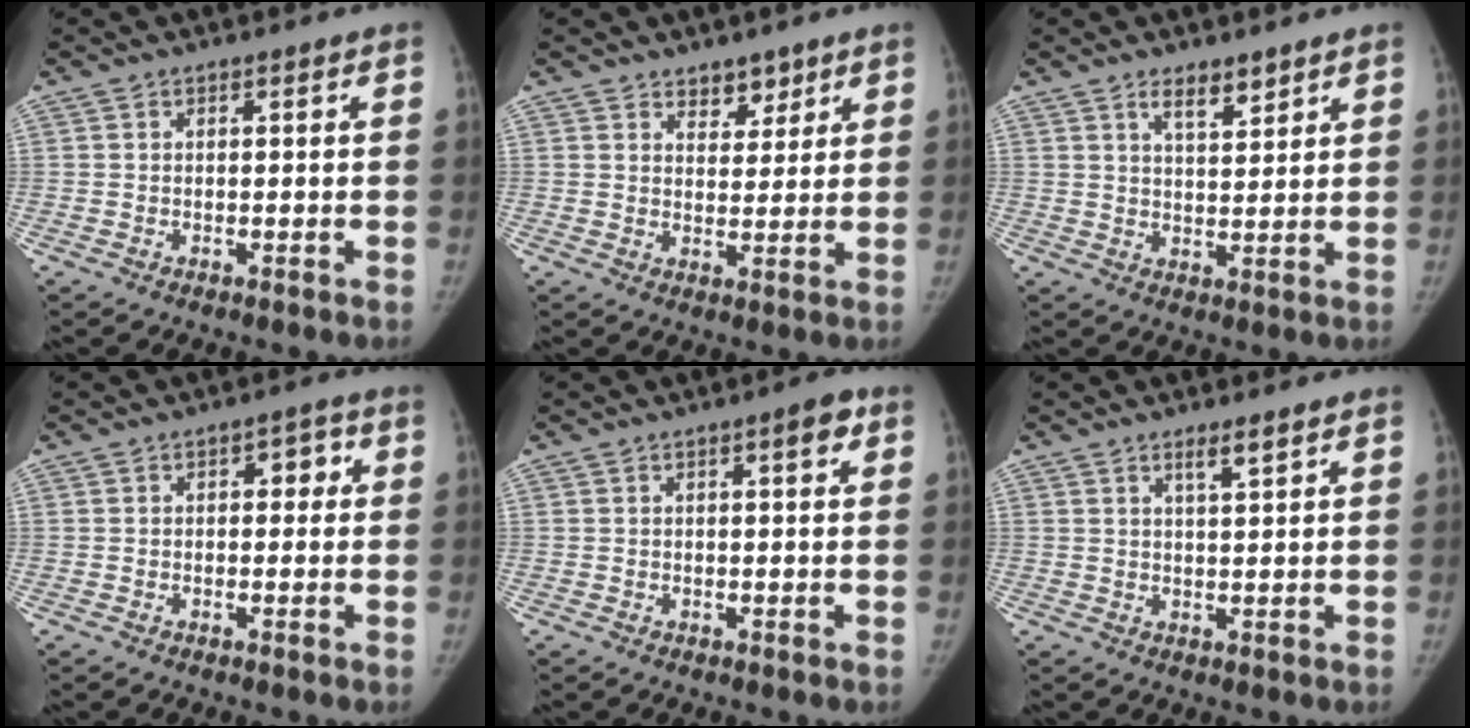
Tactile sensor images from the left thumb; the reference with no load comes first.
{"total": 4.2, "force": [3.1, 2.5, 1.4], "torque": [0.007, -0.021, 0.050]}
{"total": 4.8, "force": [3.4, 1.8, 2.9], "torque": [-0.032, -0.026, 0.058]}
{"total": 3.4, "force": [0.6, 2.2, 2.5], "torque": [-0.008, 0.006, 0.000]}
{"total": 2.7, "force": [1.1, 0.8, 2.3], "torque": [-0.028, 0.001, 0.011]}
{"total": 2.8, "force": [1.8, 0.3, 2.1], "torque": [-0.035, -0.012, 0.034]}